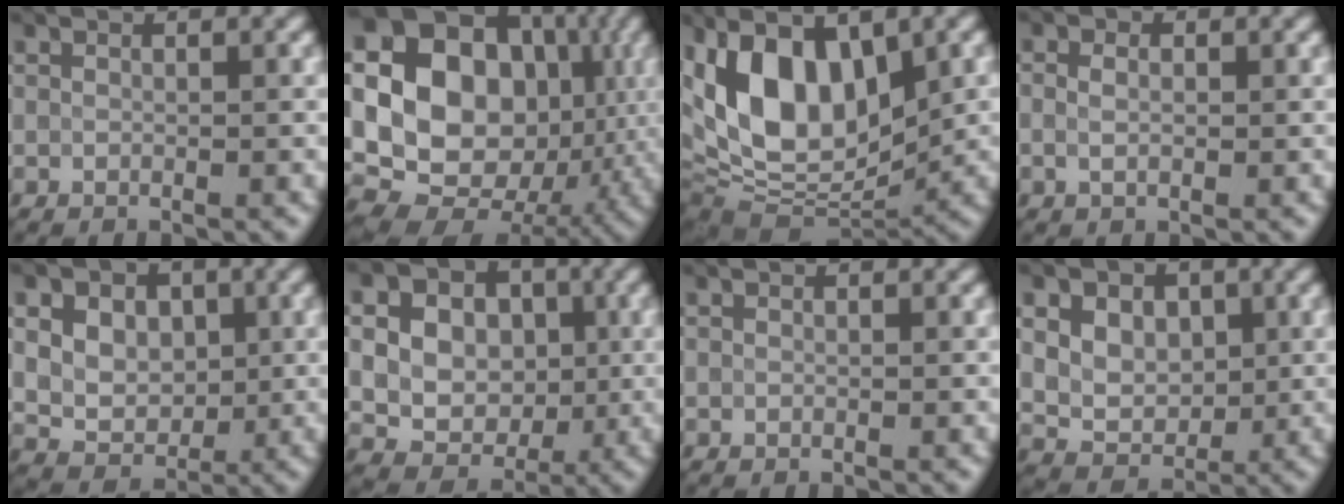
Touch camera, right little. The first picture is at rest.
{"total": 19.9, "force": [2.3, 16.7, 10.6], "torque": [-0.192, 0.005, 0.035]}
{"total": 12.1, "force": [2.2, 6.5, 10.0], "torque": [-0.172, 0.003, 0.029]}
{"total": 1.7, "force": [0.1, 1.0, 1.3], "torque": [-0.021, 0.002, -0.004]}
{"total": 10.2, "force": [3.6, 7.7, 5.7], "torque": [-0.086, 0.035, 0.052]}
{"total": 13.9, "force": [2.0, 12.3, 6.2], "torque": [-0.131, 0.030, 0.024]}
{"total": 0.0}
{"total": 9.3, "force": [3.4, 6.9, 5.2], "torque": [-0.075, 0.033, 0.048]}